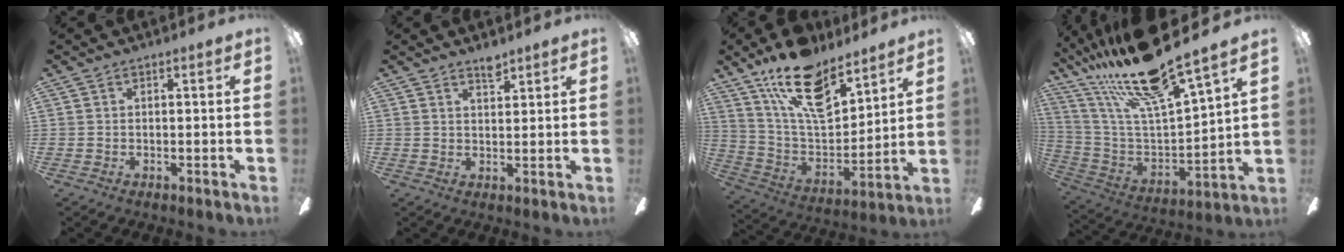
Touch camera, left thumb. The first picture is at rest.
{"total": 2.9, "force": [2.6, 0.7, 1.2], "torque": [-0.011, -0.013, 0.043]}
{"total": 20.1, "force": [13.6, 9.0, 11.7], "torque": [-0.203, -0.080, 0.243]}
{"total": 21.4, "force": [17.1, 3.0, 12.4], "torque": [-0.237, -0.110, 0.282]}